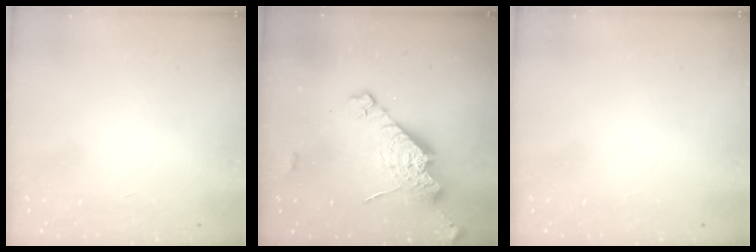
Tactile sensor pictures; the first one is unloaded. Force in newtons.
{"total": 14.3, "press": 14.3, "slide": 1.3}
{"total": 0.0}